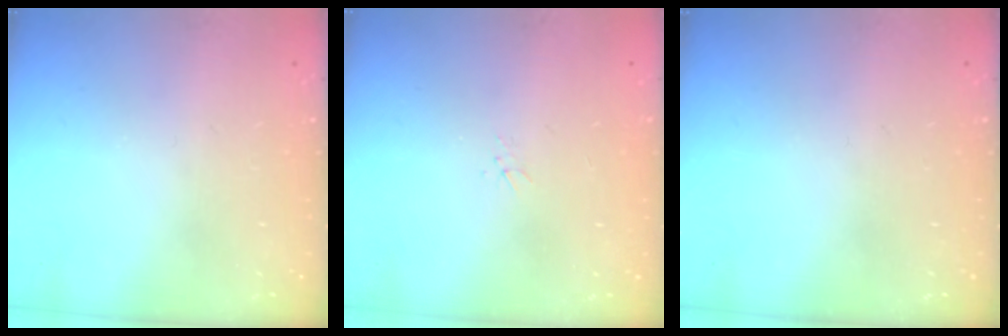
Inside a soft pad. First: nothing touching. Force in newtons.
{"total": 1.5, "press": 1.5, "slide": 0.2}
{"total": 0.0}